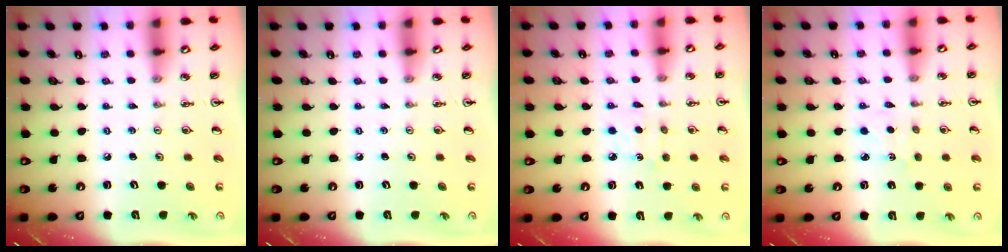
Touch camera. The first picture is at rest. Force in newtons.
{"total": 0.0}
{"total": 5.6, "press": 5.5, "slide": 0.6}
{"total": 3.2, "press": 3.2, "slide": 0.4}